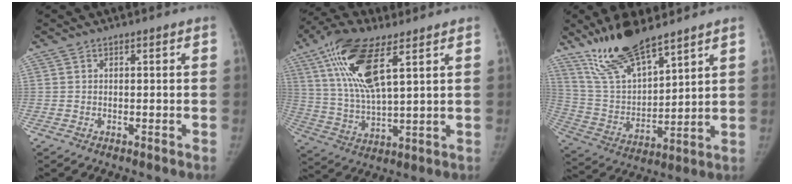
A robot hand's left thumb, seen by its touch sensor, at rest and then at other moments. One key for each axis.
{"total": 16.2, "fx": 7.5, "fy": 5.4, "fz": 13.3, "tx": -0.270, "ty": -0.018, "tz": 0.143}
{"total": 16.0, "fx": 12.4, "fy": 4.7, "fz": 9.0, "tx": -0.147, "ty": -0.062, "tz": 0.247}